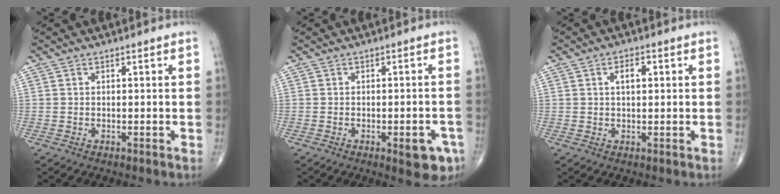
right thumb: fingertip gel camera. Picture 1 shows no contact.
{"total": 5.7, "force": [-2.6, 2.2, 4.6], "torque": [-0.040, 0.008, -0.026]}
{"total": 3.2, "force": [0.9, 1.6, 2.6], "torque": [-0.041, 0.003, 0.013]}